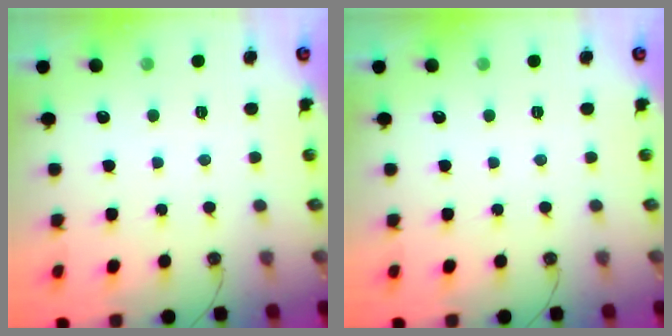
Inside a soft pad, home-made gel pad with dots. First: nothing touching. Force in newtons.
{"total": 0.0}